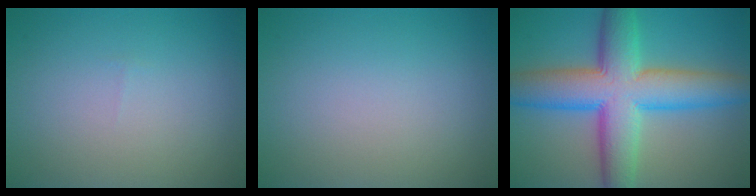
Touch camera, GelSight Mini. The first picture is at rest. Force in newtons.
{"total": 0.0}
{"total": 10.8, "press": 10.8, "slide": 0.0}